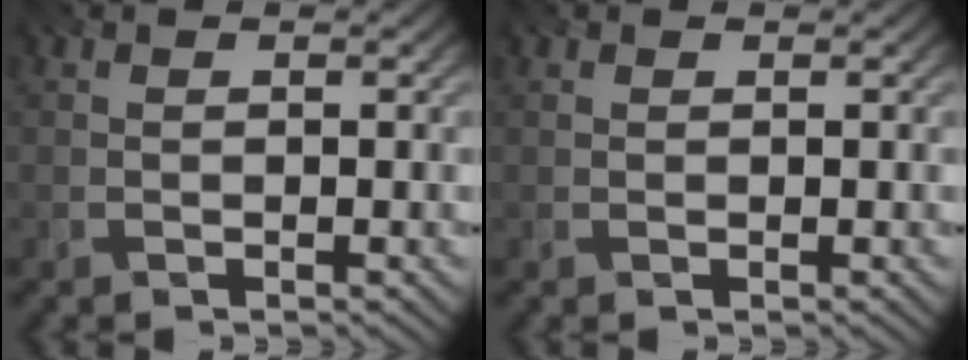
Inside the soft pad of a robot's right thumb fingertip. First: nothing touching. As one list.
[{"total": 0.7, "force": [0.4, 0.4, 0.3], "torque": [-0.007, 0.001, 0.006]}]